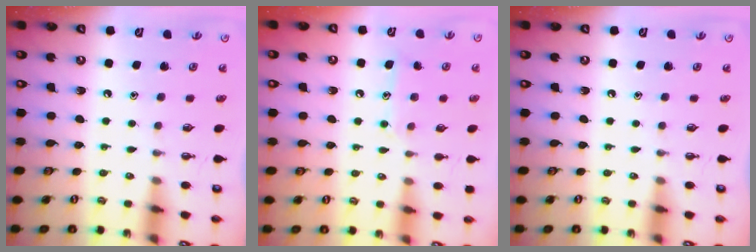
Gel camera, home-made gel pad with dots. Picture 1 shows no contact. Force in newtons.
{"total": 8.8, "press": 8.7, "slide": 0.7}
{"total": 0.0}